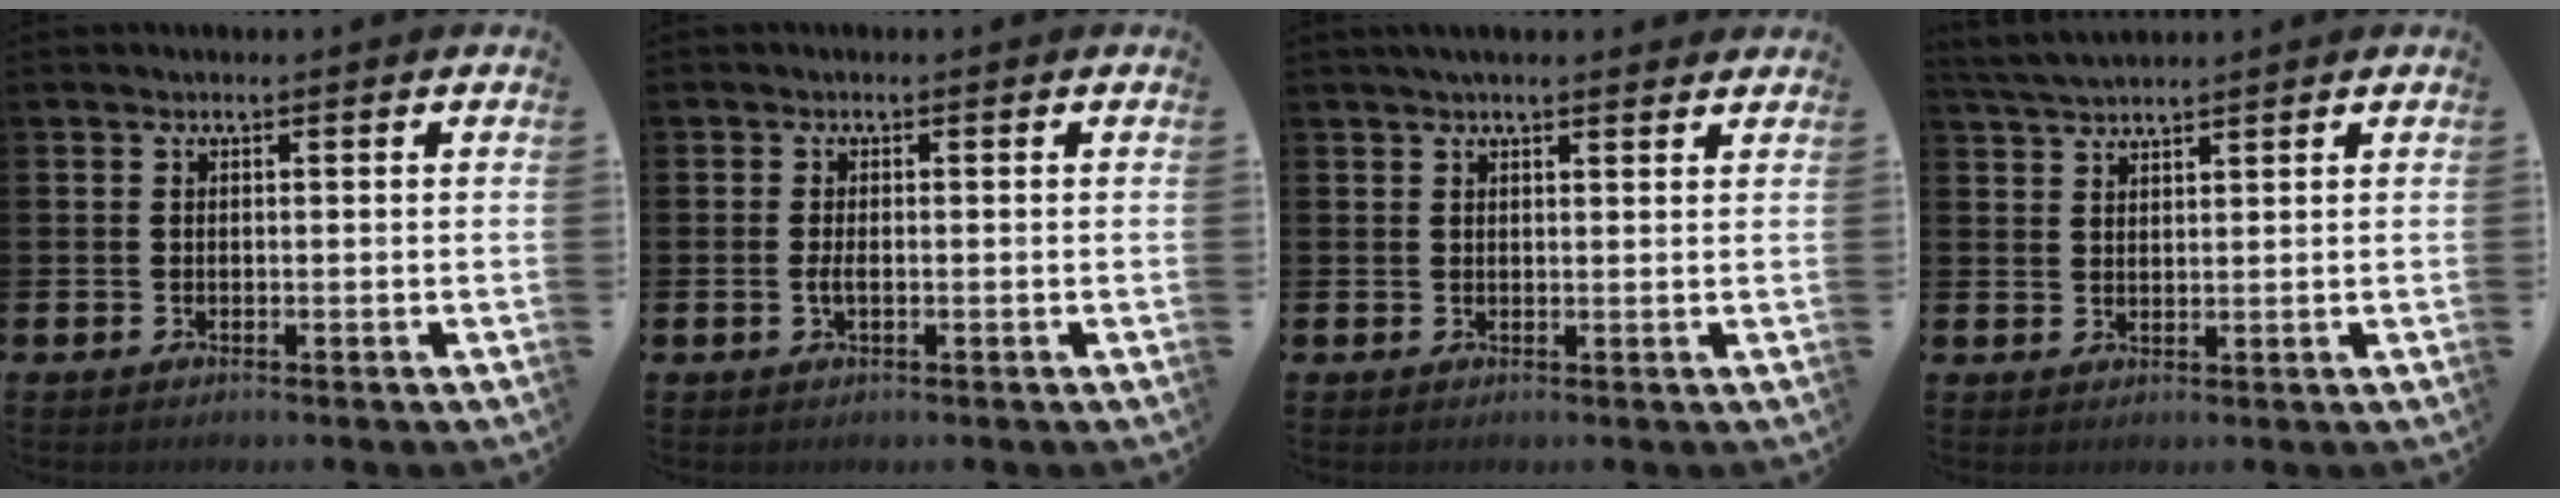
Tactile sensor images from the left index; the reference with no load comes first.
{"total": 1.4, "force": [-0.3, 0.5, 1.3], "torque": [-0.025, 0.001, -0.005]}
{"total": 2.3, "force": [2.2, 0.4, 0.8], "torque": [-0.015, -0.003, 0.038]}
{"total": 3.5, "force": [3.4, 0.4, 0.7], "torque": [-0.028, -0.008, 0.066]}